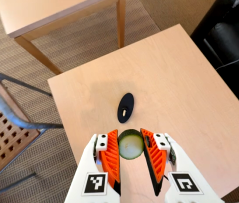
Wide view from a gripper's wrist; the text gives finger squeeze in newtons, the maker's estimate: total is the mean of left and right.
{"total": 11.8, "left": 12.3, "right": 11.4}